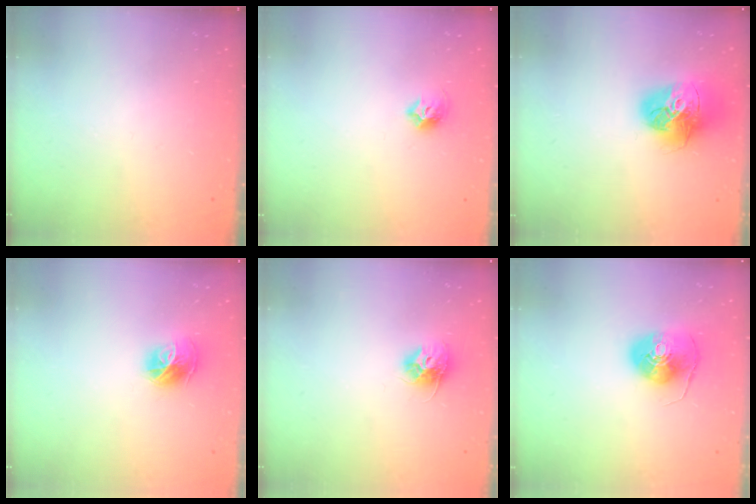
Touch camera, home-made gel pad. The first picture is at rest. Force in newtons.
{"total": 7.1, "press": 7.0, "slide": 0.8}
{"total": 18.0, "press": 17.9, "slide": 1.9}
{"total": 10.6, "press": 10.5, "slide": 1.2}
{"total": 9.4, "press": 9.4, "slide": 0.2}
{"total": 9.8, "press": 9.7, "slide": 1.4}